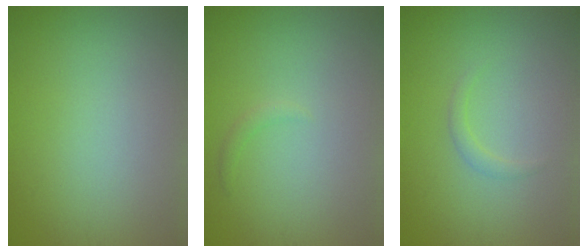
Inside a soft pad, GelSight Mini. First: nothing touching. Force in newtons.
{"total": 0.7, "press": 0.7, "slide": 0.1}
{"total": 0.9, "press": 0.9, "slide": 0.1}